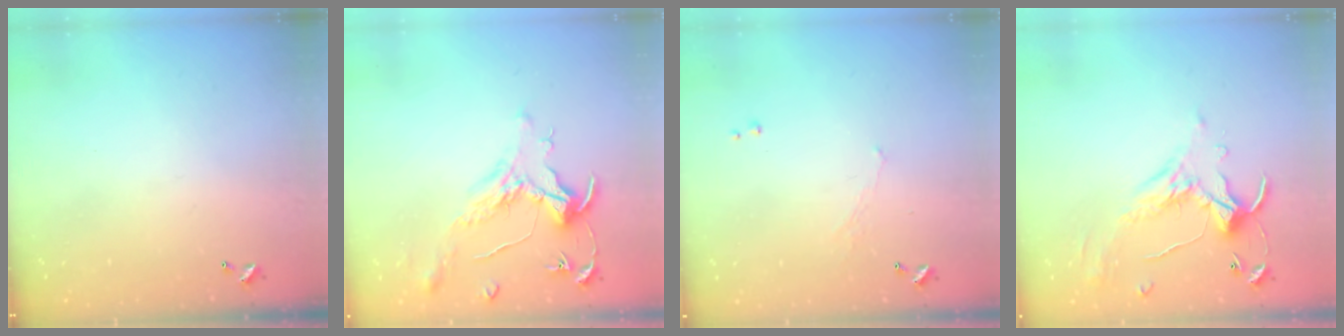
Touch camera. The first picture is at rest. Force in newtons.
{"total": 1.6, "press": 1.4, "slide": 0.7}
{"total": 1.1, "press": 1.0, "slide": 0.6}
{"total": 1.1, "press": 0.4, "slide": 1.0}